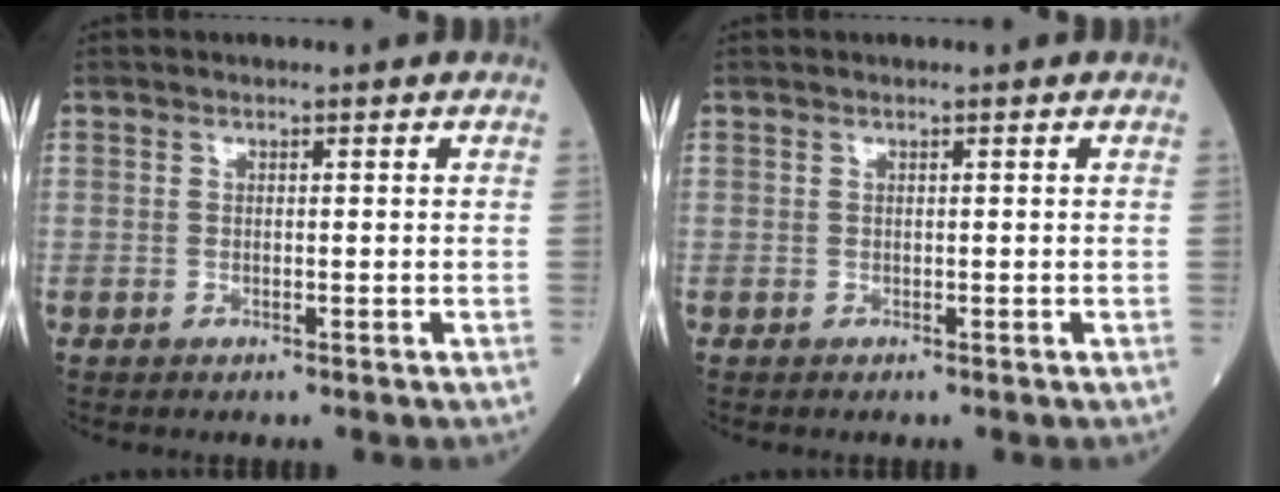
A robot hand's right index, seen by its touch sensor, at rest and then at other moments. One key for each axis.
{"total": 0.0}